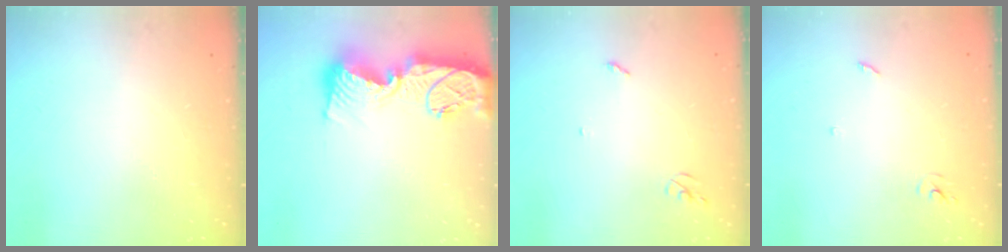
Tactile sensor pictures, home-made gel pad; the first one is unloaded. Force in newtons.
{"total": 18.5, "press": 18.4, "slide": 1.7}
{"total": 2.6, "press": 2.6, "slide": 0.2}
{"total": 2.4, "press": 2.4, "slide": 0.2}